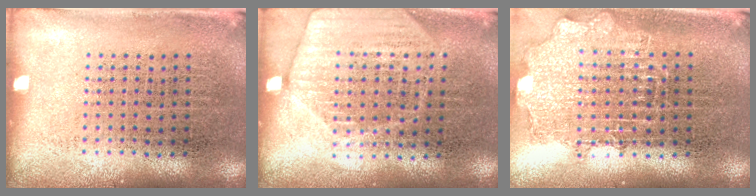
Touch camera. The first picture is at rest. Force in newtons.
{"total": 1.7, "press": 1.5, "slide": 0.7}
{"total": 1.6, "press": 1.3, "slide": 0.8}